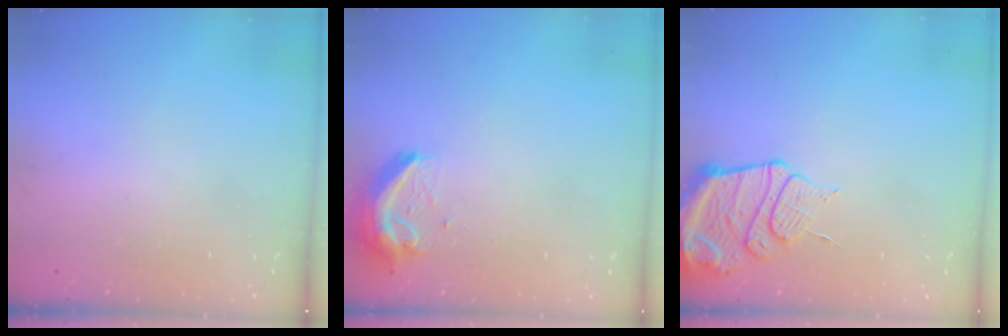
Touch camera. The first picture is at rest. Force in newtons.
{"total": 9.5, "press": 9.5, "slide": 0.6}
{"total": 13.1, "press": 13.0, "slide": 1.6}